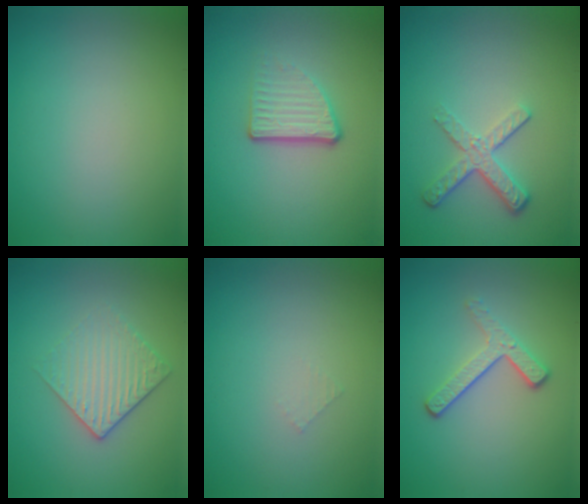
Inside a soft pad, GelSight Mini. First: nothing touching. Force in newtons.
{"total": 3.7, "press": 2.2, "slide": 3.0}
{"total": 3.5, "press": 2.6, "slide": 2.4}
{"total": 2.9, "press": 2.6, "slide": 1.4}
{"total": 0.5, "press": 0.5, "slide": 0.1}
{"total": 3.0, "press": 2.2, "slide": 2.1}